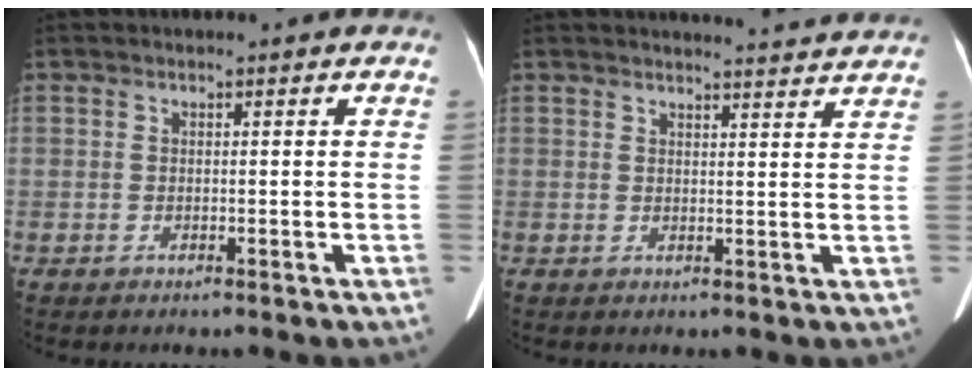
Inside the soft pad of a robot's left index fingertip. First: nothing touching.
{"total": 7.7, "force": [7.6, -0.4, 1.6], "torque": [-0.021, -0.002, 0.074]}